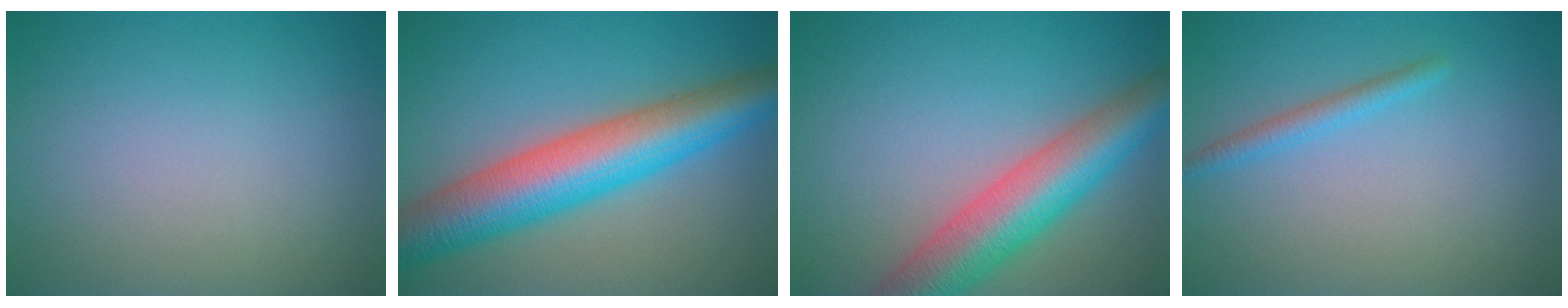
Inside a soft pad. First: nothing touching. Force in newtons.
{"total": 9.7, "press": 9.6, "slide": 0.4}
{"total": 8.1, "press": 8.1, "slide": 0.4}
{"total": 1.6, "press": 1.6, "slide": 0.1}